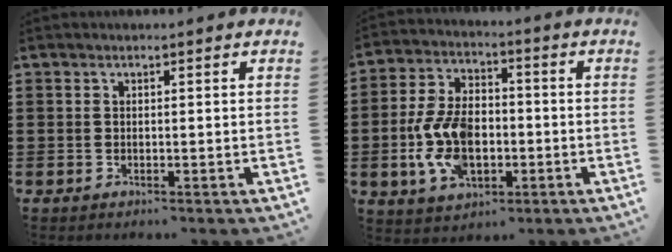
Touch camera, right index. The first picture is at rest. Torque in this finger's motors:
{"motor_torque": [2.14, 0.00, 1.04, 0.21]}